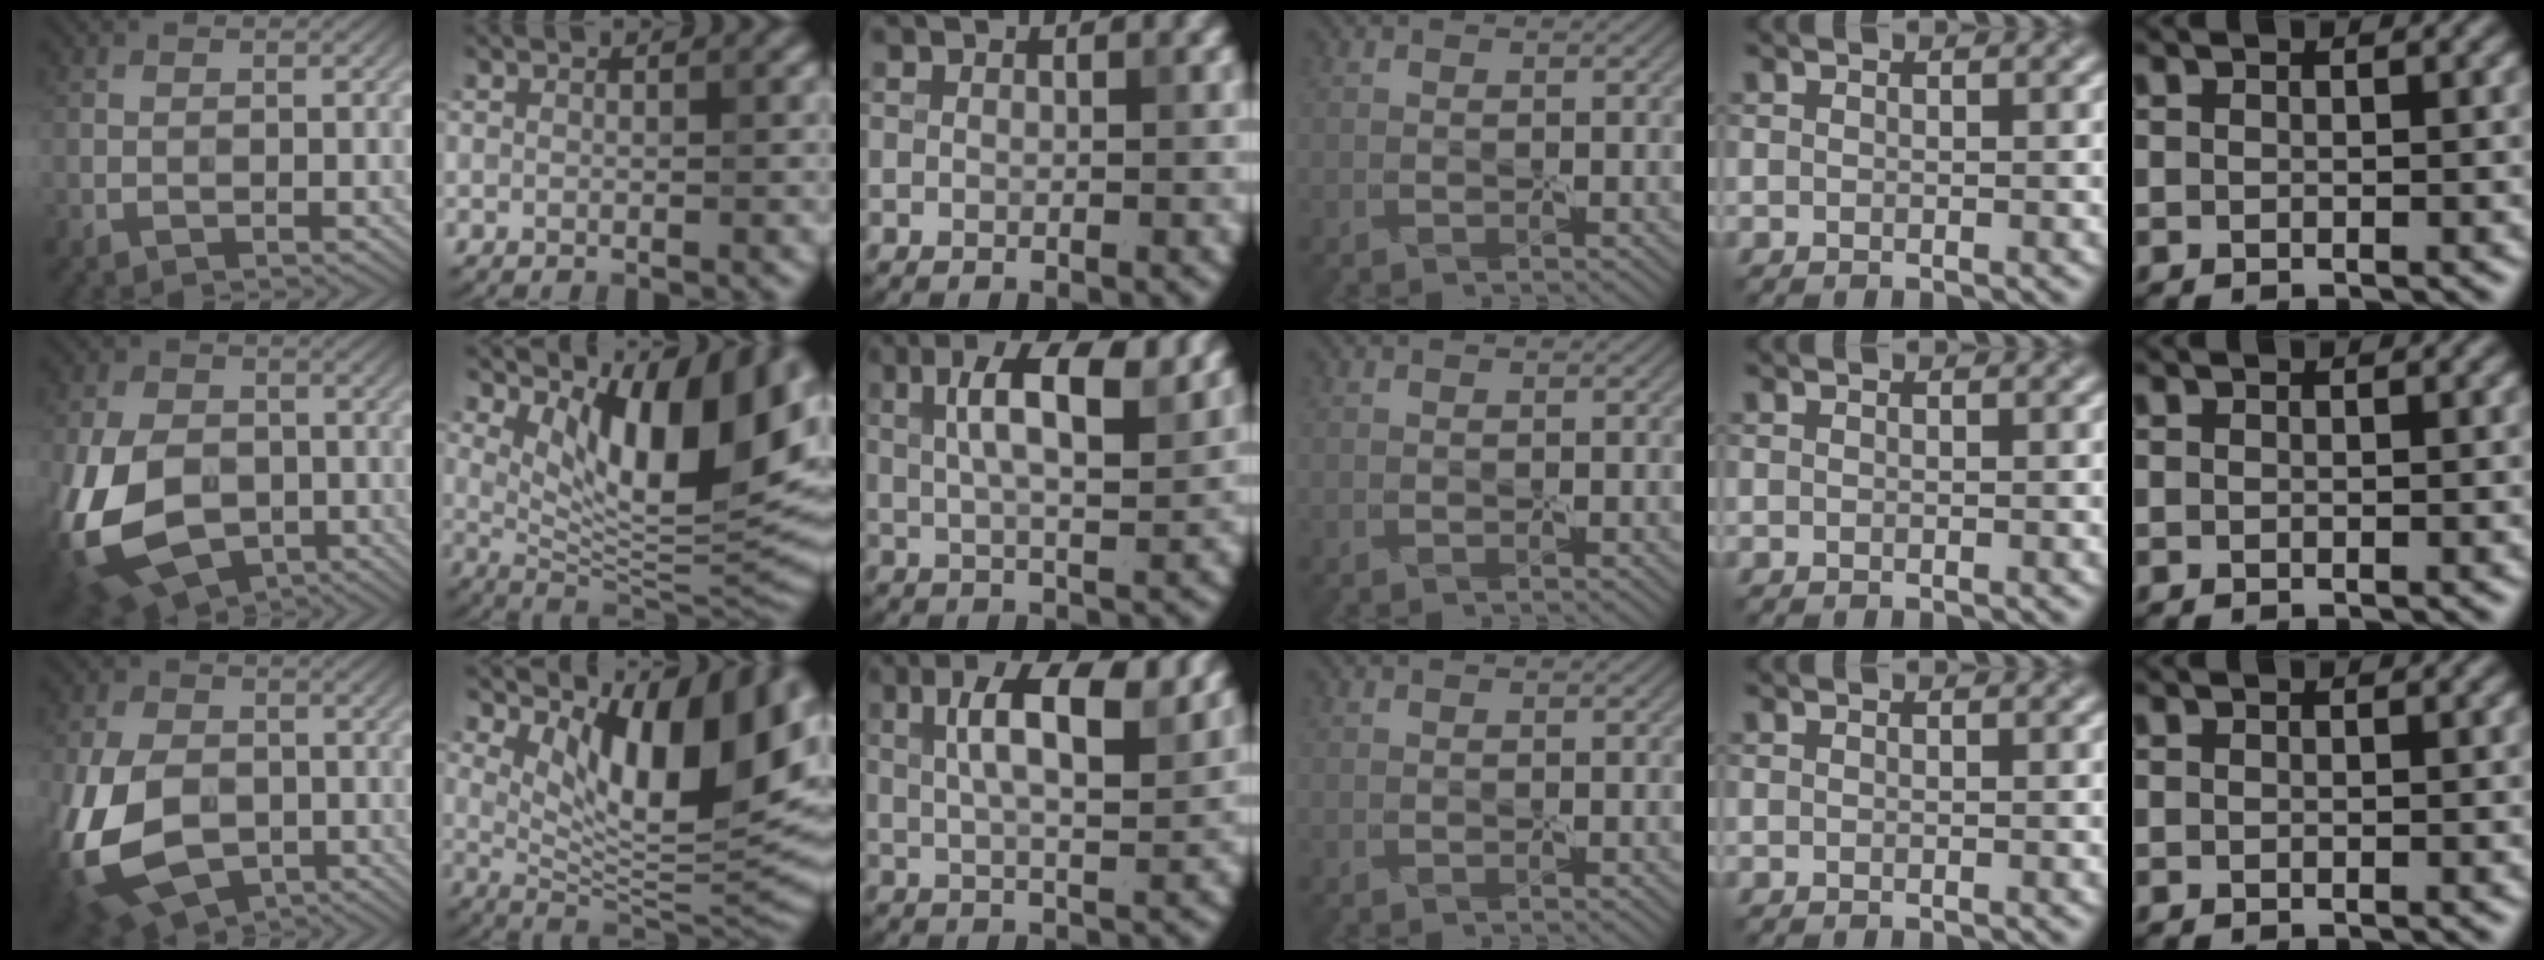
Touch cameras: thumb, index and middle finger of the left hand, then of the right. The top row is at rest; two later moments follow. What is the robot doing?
{"motion": "peel", "object": "sticky note"}